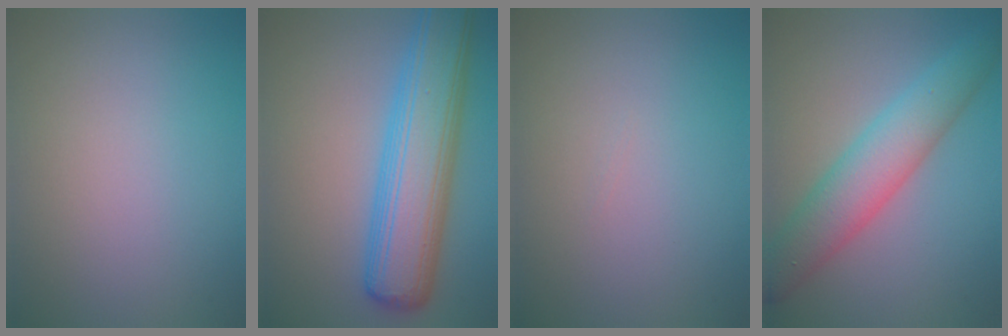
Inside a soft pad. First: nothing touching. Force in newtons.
{"total": 8.9, "press": 8.9, "slide": 0.2}
{"total": 0.0}
{"total": 5.9, "press": 5.9, "slide": 0.2}